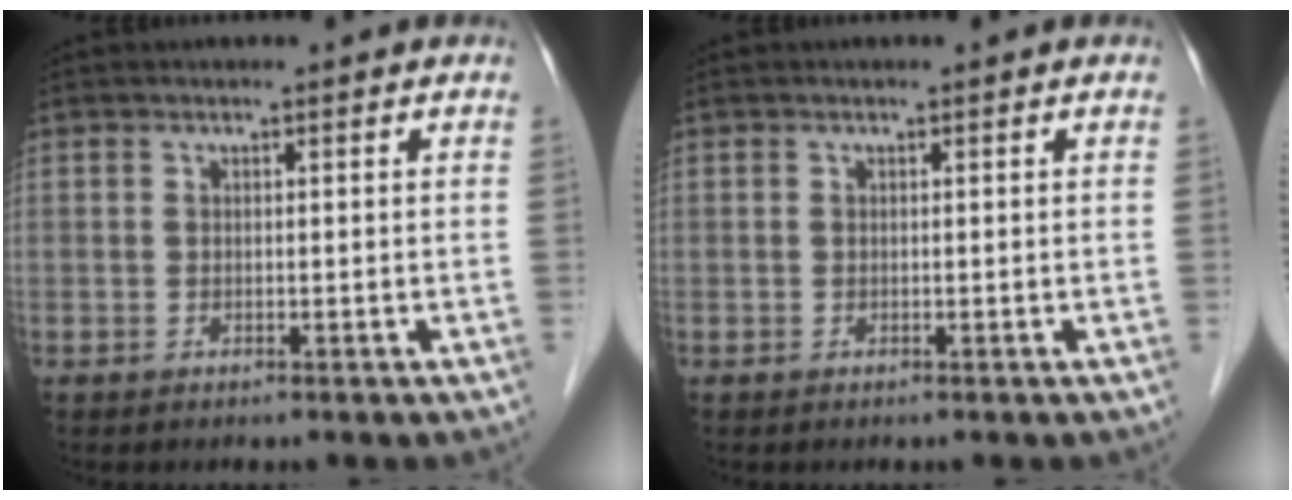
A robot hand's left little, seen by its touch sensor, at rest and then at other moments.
{"total": 0.0}